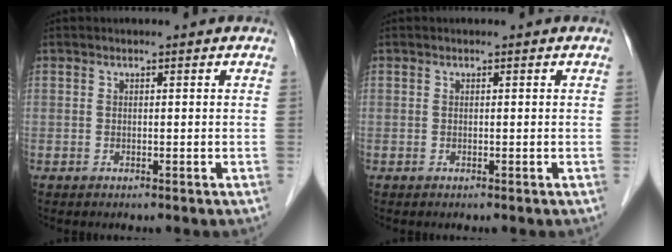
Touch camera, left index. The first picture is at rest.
{"total": 0.0}